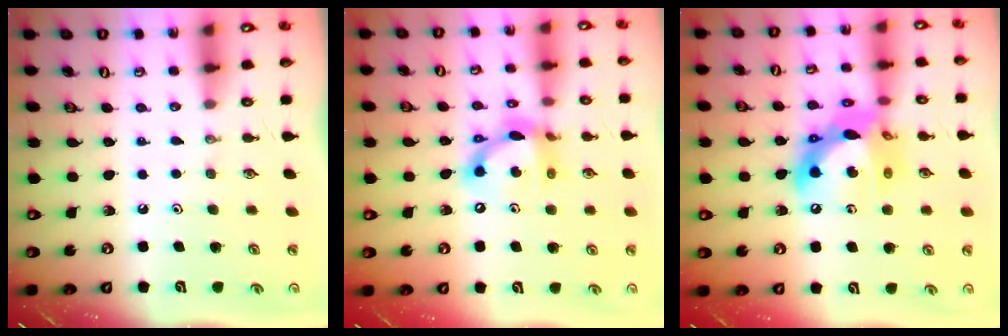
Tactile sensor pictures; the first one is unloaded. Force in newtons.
{"total": 13.6, "press": 13.5, "slide": 0.6}
{"total": 16.4, "press": 16.4, "slide": 1.7}